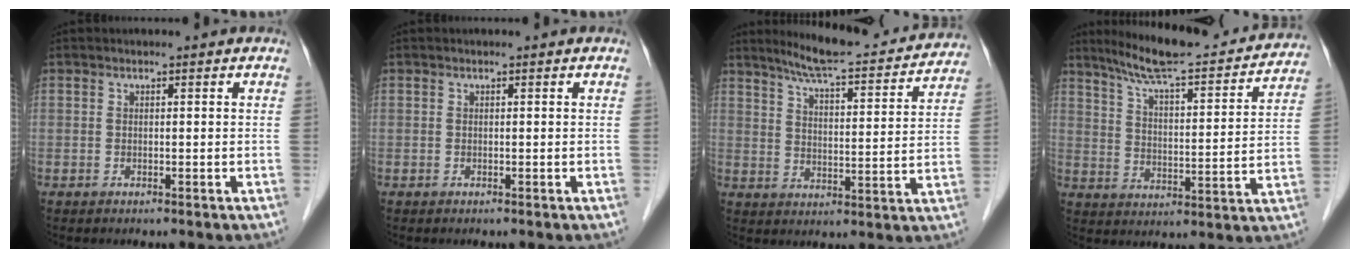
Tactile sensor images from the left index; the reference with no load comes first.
{"total": 0.0}
{"total": 17.8, "force": [16.3, 2.0, 7.0], "torque": [-0.103, -0.010, 0.218]}
{"total": 20.9, "force": [18.7, 2.4, 9.0], "torque": [-0.136, -0.005, 0.258]}